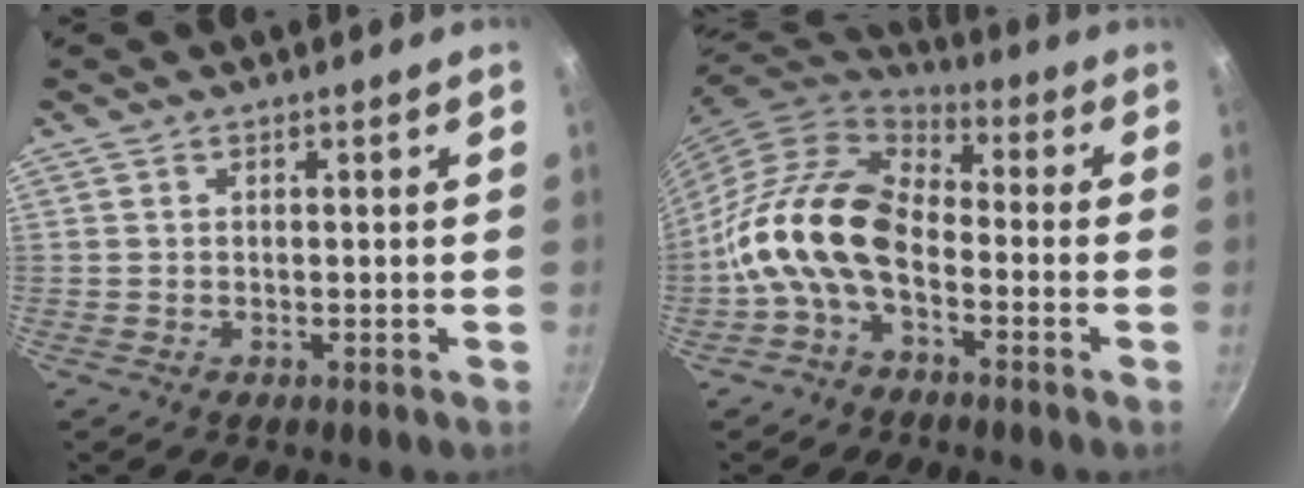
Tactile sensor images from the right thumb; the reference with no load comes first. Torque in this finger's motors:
{"motor_torque": [0.84, 1.52, 1.43, -1.34, 0.33]}